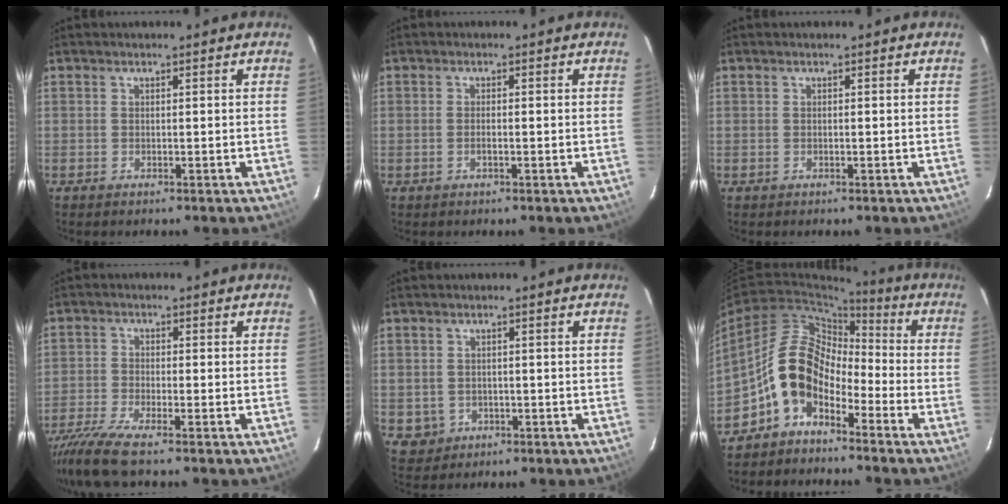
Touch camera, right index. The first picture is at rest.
{"total": 1.0, "force": [-0.4, 0.2, 0.9], "torque": [-0.019, 0.000, -0.007]}
{"total": 0.0}
{"total": 7.7, "force": [-6.5, -0.2, 4.1], "torque": [-0.106, -0.028, -0.123]}
{"total": 3.3, "force": [-0.5, 3.3, 0.6], "torque": [-0.017, 0.003, 0.004]}
{"total": 9.9, "force": [-5.6, 6.3, 5.2], "torque": [-0.095, 0.028, -0.113]}